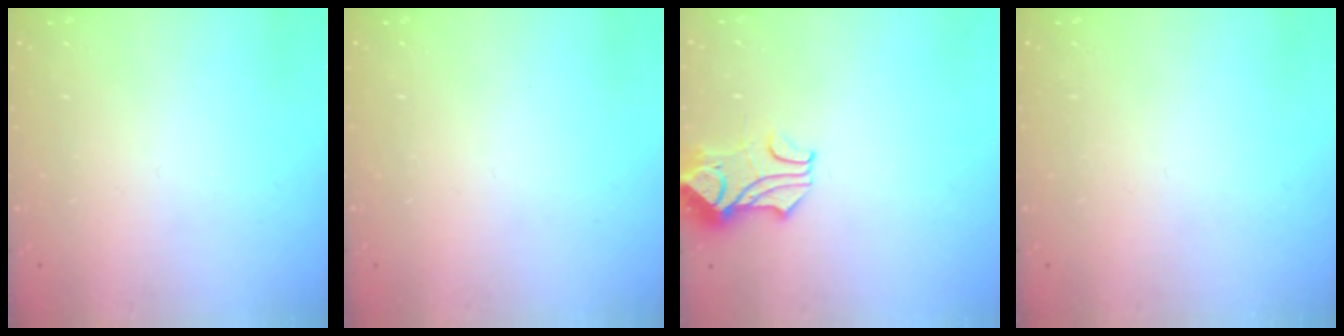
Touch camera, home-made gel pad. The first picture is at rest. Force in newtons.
{"total": 0.0}
{"total": 1.9, "press": 1.5, "slide": 1.1}
{"total": 0.0}